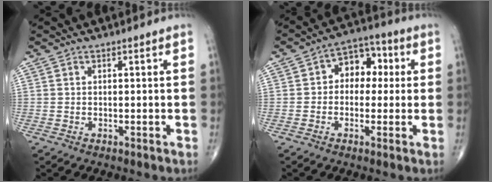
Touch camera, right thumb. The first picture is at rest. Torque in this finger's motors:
{"motor_torque": [0.05, 0.08, 0.27, -0.19, 0.04]}